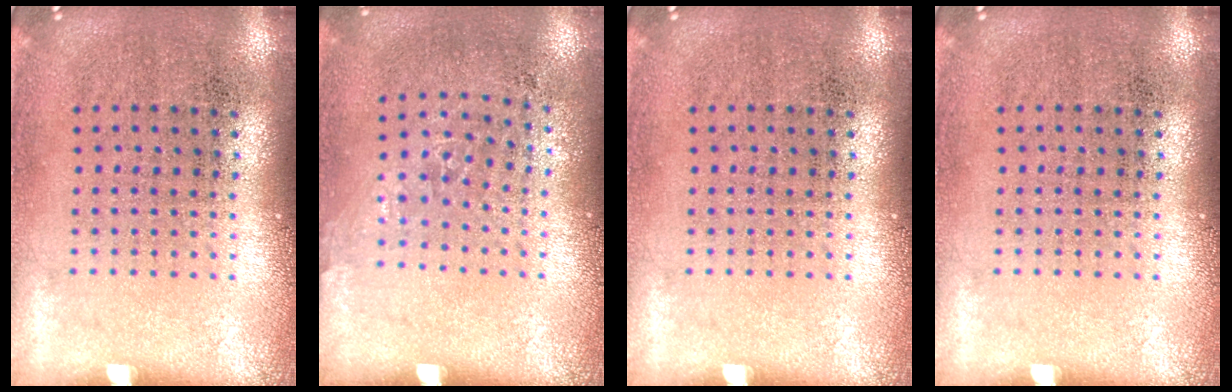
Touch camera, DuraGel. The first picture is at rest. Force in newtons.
{"total": 1.0, "press": 0.8, "slide": 0.6}
{"total": 0.0}
{"total": 0.0}